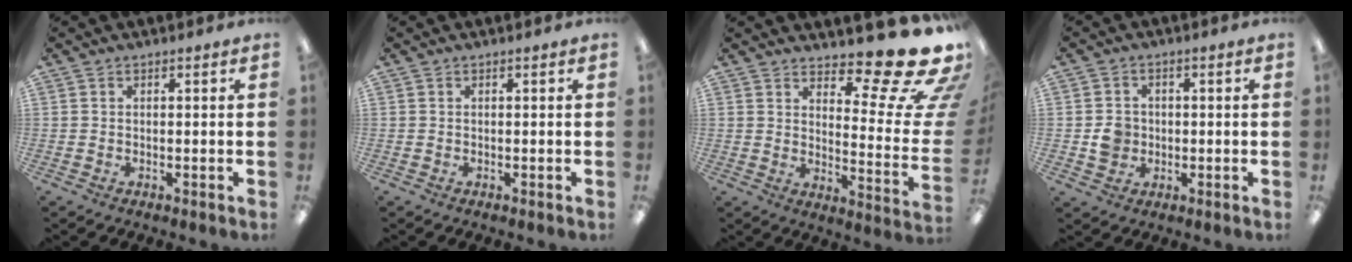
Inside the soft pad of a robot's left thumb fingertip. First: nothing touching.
{"total": 0.0}
{"total": 16.3, "force": [12.1, 4.3, 10.1], "torque": [-0.120, -0.111, 0.196]}
{"total": 4.9, "force": [-0.6, 4.5, 1.7], "torque": [-0.018, 0.004, -0.012]}